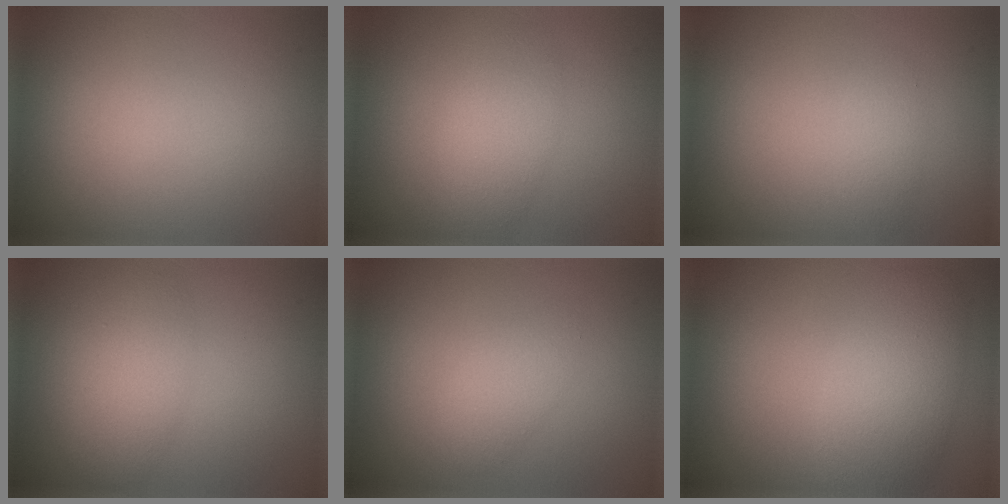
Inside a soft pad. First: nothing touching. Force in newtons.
{"total": 2.9, "press": 2.9, "slide": 0.1}
{"total": 1.3, "press": 1.3, "slide": 0.1}
{"total": 2.7, "press": 2.7, "slide": 0.0}
{"total": 1.8, "press": 1.8, "slide": 0.1}
{"total": 5.5, "press": 5.5, "slide": 0.3}